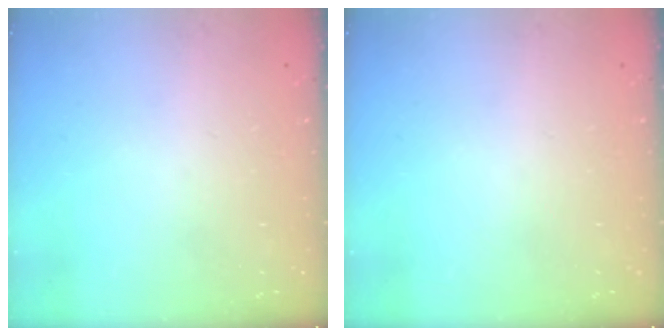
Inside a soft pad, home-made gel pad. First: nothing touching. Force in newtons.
{"total": 0.0}